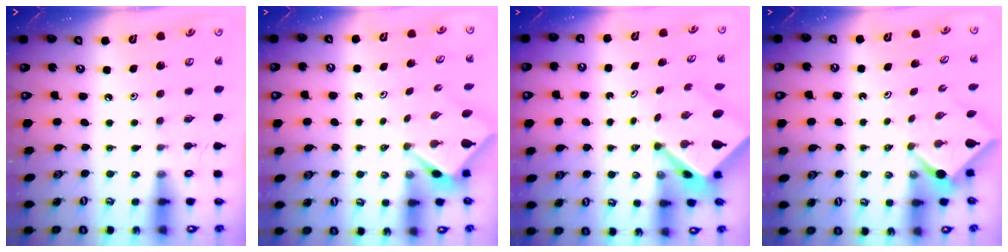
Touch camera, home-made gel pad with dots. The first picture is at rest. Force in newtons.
{"total": 2.5, "press": 2.4, "slide": 0.3}
{"total": 6.1, "press": 6.1, "slide": 0.4}
{"total": 2.5, "press": 2.5, "slide": 0.2}